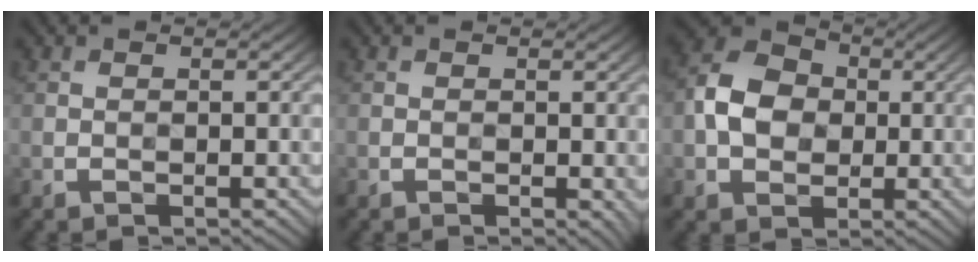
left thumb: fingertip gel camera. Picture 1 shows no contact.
{"total": 1.0, "force": [-0.2, 0.5, 0.8], "torque": [-0.013, -0.005, -0.004]}
{"total": 6.9, "force": [0.0, 5.6, 4.1], "torque": [-0.087, 0.011, -0.009]}